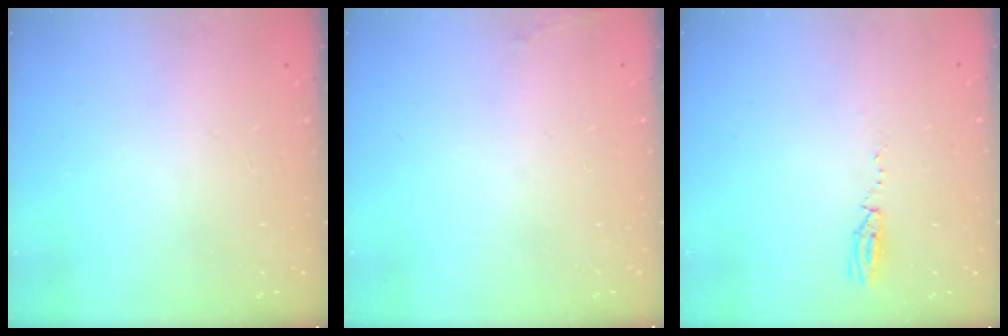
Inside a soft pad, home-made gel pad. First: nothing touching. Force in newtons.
{"total": 7.0, "press": 4.6, "slide": 5.3}
{"total": 17.0, "press": 5.1, "slide": 16.2}